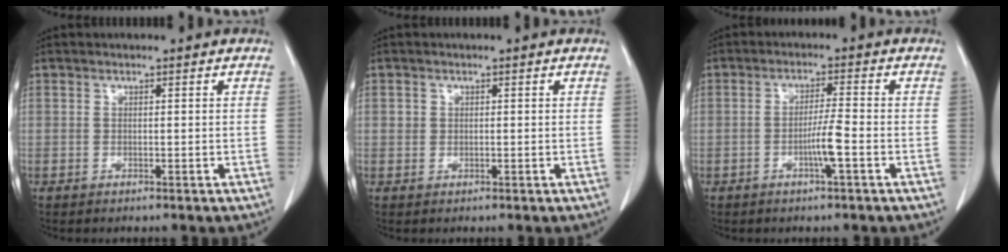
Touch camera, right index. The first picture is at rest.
{"total": 1.0, "force": [0.2, 1.0, 0.2], "torque": [0.002, 0.004, 0.003]}
{"total": 4.0, "force": [-1.5, -0.4, 3.7], "torque": [-0.068, -0.003, -0.029]}